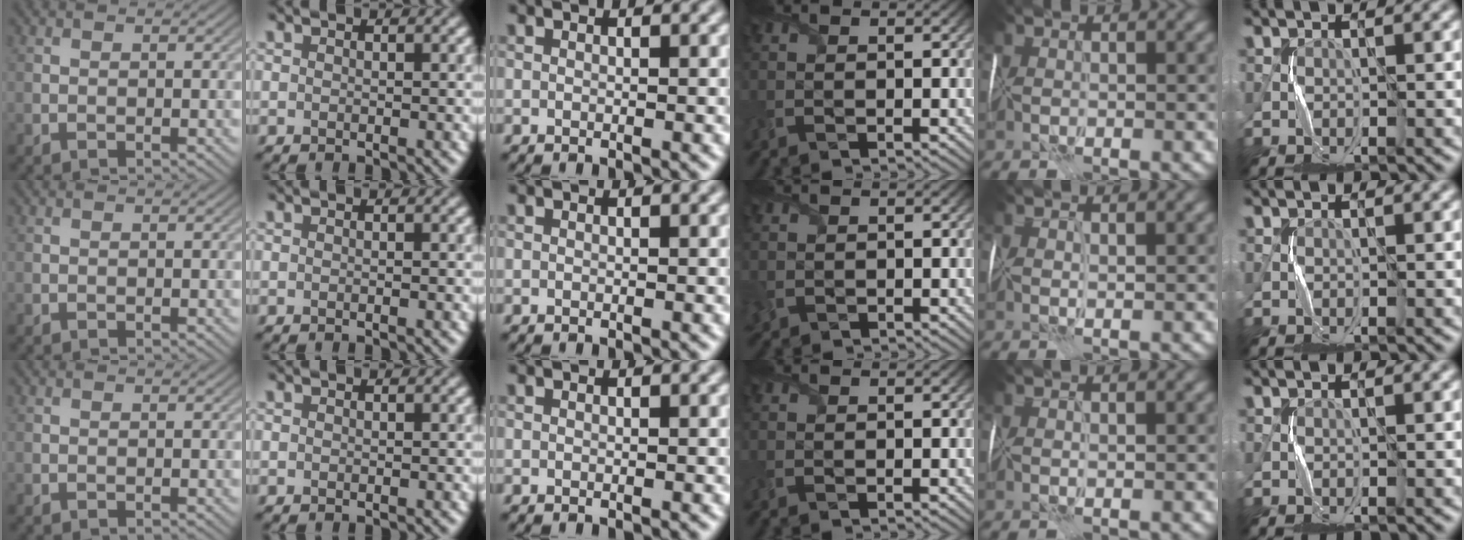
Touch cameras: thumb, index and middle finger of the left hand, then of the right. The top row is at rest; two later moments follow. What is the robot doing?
{"motion": "fold", "object": "tissue"}